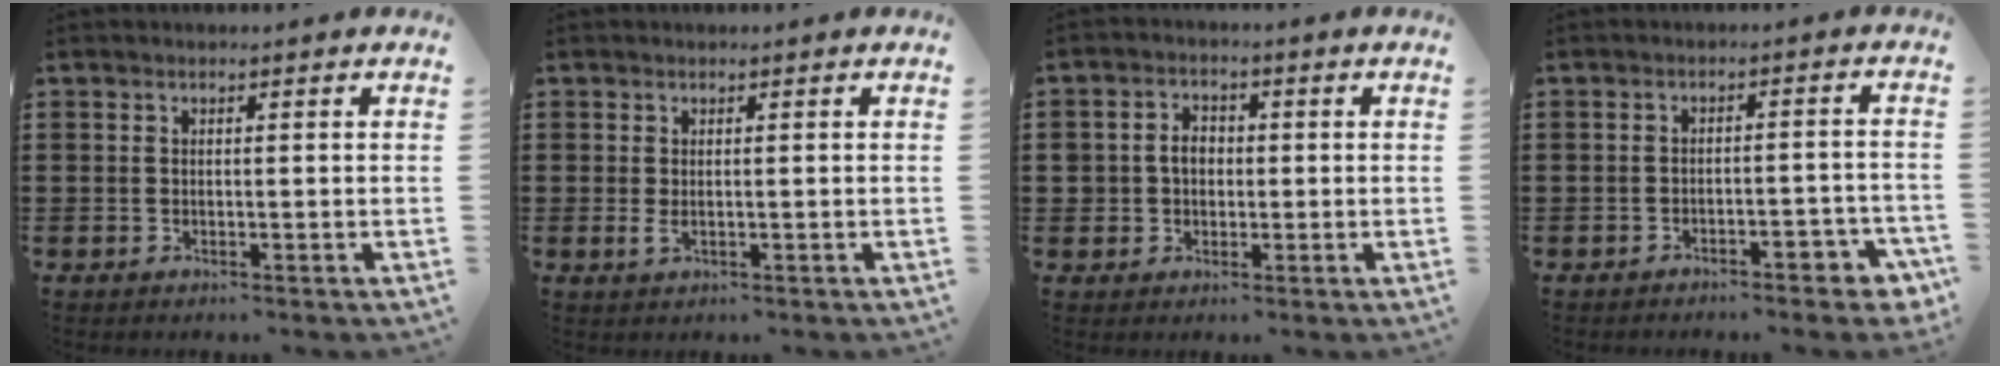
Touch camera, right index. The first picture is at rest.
{"total": 1.2, "force": [0.1, 0.4, 1.1], "torque": [-0.022, 0.000, 0.001]}
{"total": 3.4, "force": [-0.1, 3.0, 1.5], "torque": [-0.040, 0.010, -0.006]}
{"total": 3.4, "force": [-2.9, 0.9, 1.6], "torque": [-0.027, 0.006, -0.056]}